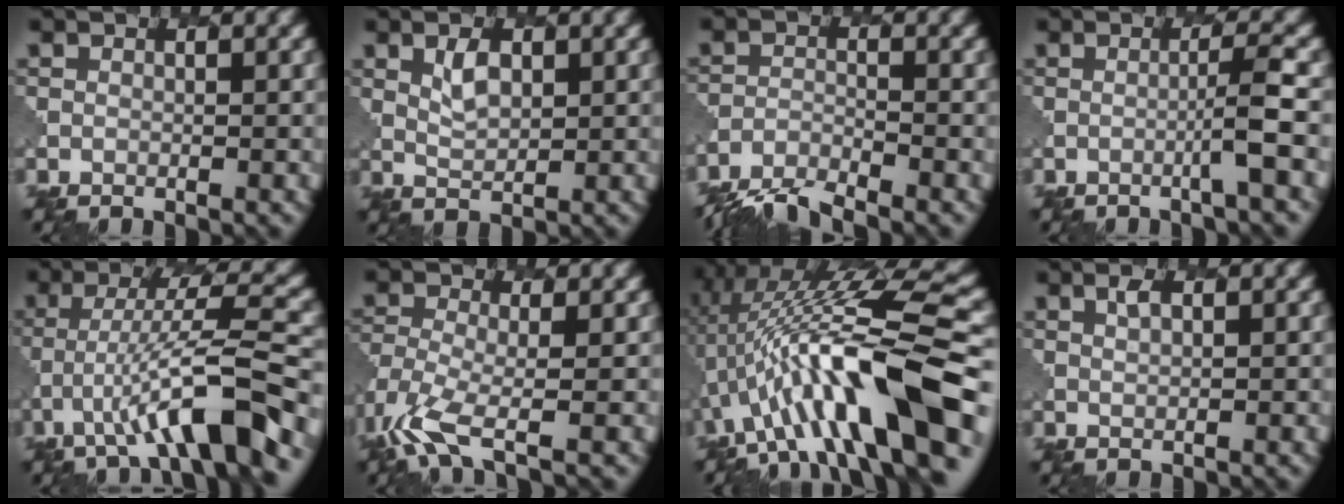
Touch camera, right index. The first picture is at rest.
{"total": 2.3, "force": [1.6, 0.9, 1.4], "torque": [-0.031, -0.002, 0.031]}
{"total": 4.9, "force": [-4.6, 0.7, 1.4], "torque": [-0.037, -0.009, -0.088]}
{"total": 2.3, "force": [-0.4, -0.2, 2.3], "torque": [-0.034, 0.011, -0.023]}
{"total": 7.7, "force": [-3.6, 1.0, 6.8], "torque": [-0.110, 0.019, -0.056]}
{"total": 5.5, "force": [-3.1, 1.6, 4.2], "torque": [-0.109, -0.015, -0.075]}
{"total": 13.6, "force": [-1.5, 3.2, 13.1], "torque": [-0.217, 0.035, -0.017]}
{"total": 1.5, "force": [1.2, 0.2, 0.8], "torque": [-0.018, 0.000, 0.023]}